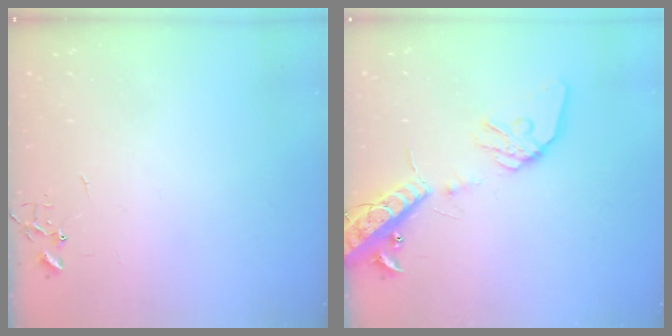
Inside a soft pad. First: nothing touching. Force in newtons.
{"total": 18.9, "press": 18.6, "slide": 3.4}